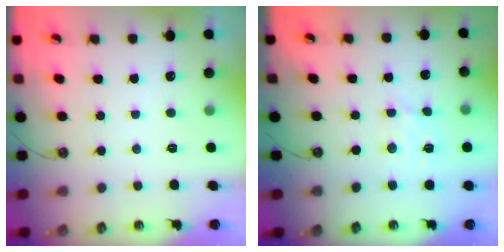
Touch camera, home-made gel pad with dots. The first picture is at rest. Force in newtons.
{"total": 4.7, "press": 4.6, "slide": 0.8}